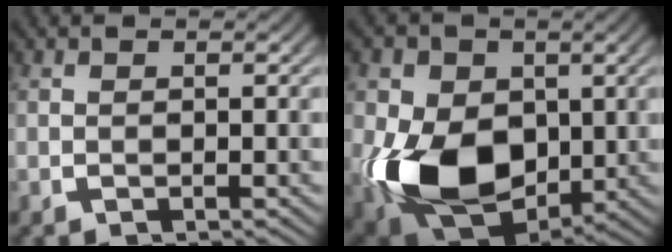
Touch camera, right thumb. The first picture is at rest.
{"total": 15.4, "force": [-1.9, 10.5, 11.1], "torque": [-0.240, -0.070, -0.010]}